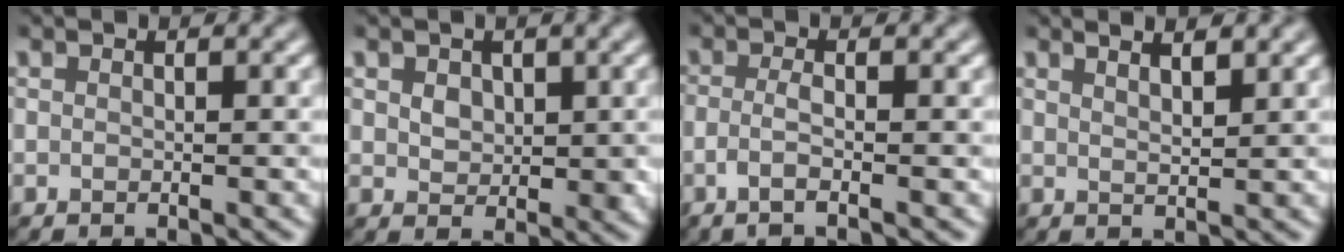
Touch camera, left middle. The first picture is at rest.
{"total": 2.0, "force": [0.6, 1.6, 1.0], "torque": [-0.020, -0.006, 0.013]}
{"total": 2.0, "force": [-0.8, 0.5, 1.8], "torque": [-0.033, -0.005, -0.024]}
{"total": 2.9, "force": [2.1, 1.0, 1.7], "torque": [0.001, 0.015, 0.004]}